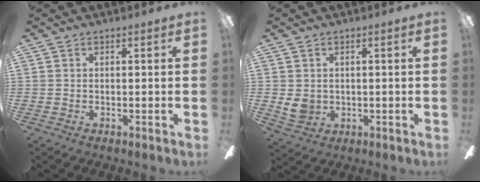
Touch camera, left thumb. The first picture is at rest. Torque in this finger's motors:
{"motor_torque": [-0.17, 0.17, 0.01, -0.01, 0.00]}